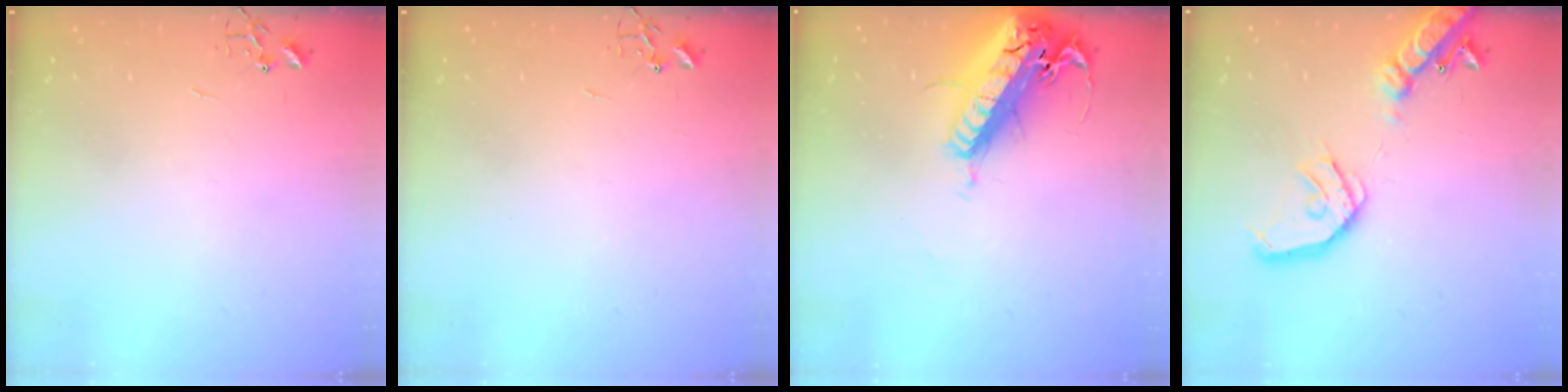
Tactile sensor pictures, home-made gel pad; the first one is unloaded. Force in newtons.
{"total": 0.0}
{"total": 26.2, "press": 25.6, "slide": 5.5}
{"total": 18.8, "press": 18.6, "slide": 3.0}